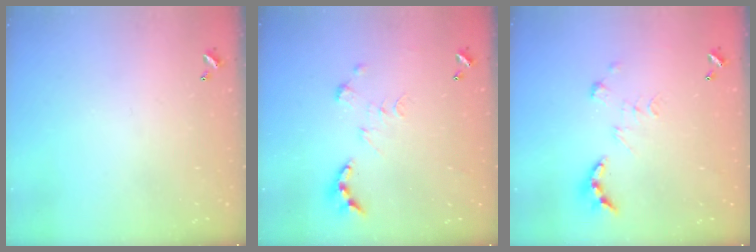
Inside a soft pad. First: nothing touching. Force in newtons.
{"total": 0.0}
{"total": 2.9, "press": 2.7, "slide": 1.3}